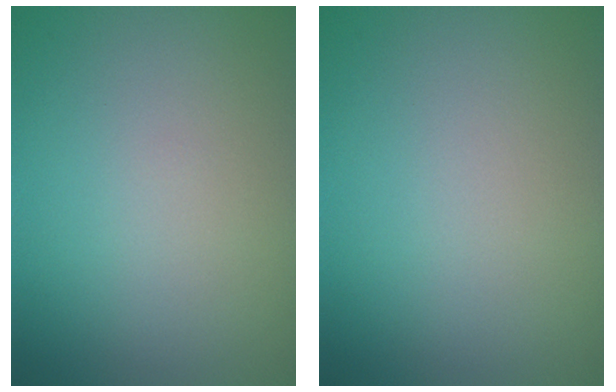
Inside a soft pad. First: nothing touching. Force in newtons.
{"total": 0.0}